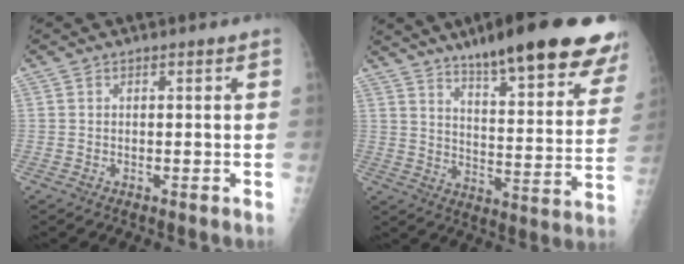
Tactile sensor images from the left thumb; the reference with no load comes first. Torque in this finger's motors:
{"motor_torque": [0.60, 0.59, 1.51, -1.28, 0.13]}